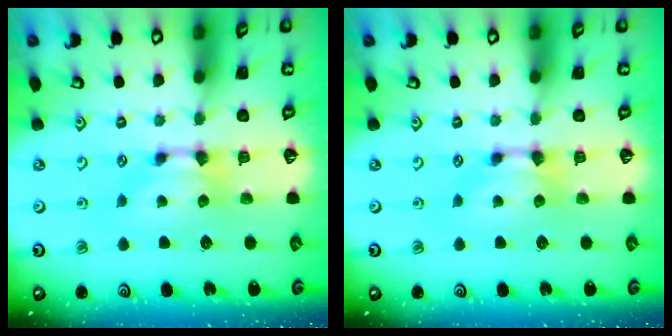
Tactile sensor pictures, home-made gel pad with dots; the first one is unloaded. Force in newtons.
{"total": 0.0}